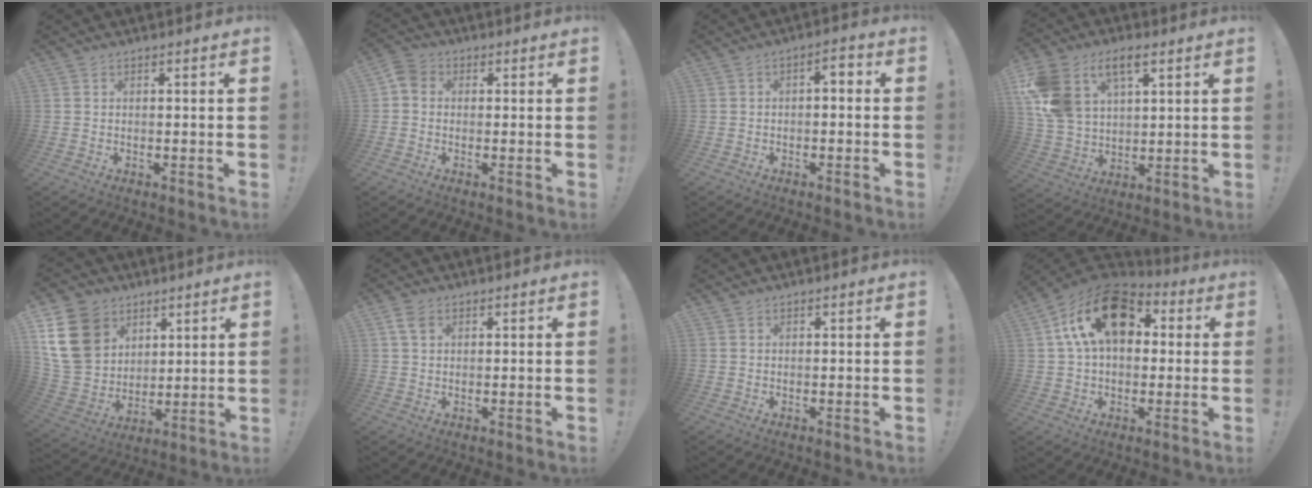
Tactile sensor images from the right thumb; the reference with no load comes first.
{"total": 4.1, "force": [0.0, 3.4, 2.2], "torque": [-0.053, 0.013, 0.003]}
{"total": 3.2, "force": [-1.3, 1.5, 2.5], "torque": [-0.038, 0.010, -0.028]}
{"total": 15.2, "force": [7.4, 9.8, 8.9], "torque": [-0.191, -0.024, 0.141]}
{"total": 18.2, "force": [7.3, 14.4, 8.3], "torque": [-0.153, -0.029, 0.150]}
{"total": 3.6, "force": [1.5, 2.3, 2.3], "torque": [-0.042, 0.001, 0.029]}
{"total": 0.5, "force": [0.5, 0.3, 0.0], "torque": [0.002, 0.000, 0.008]}
{"total": 19.8, "force": [6.3, 12.3, 14.2], "torque": [-0.238, -0.004, 0.111]}